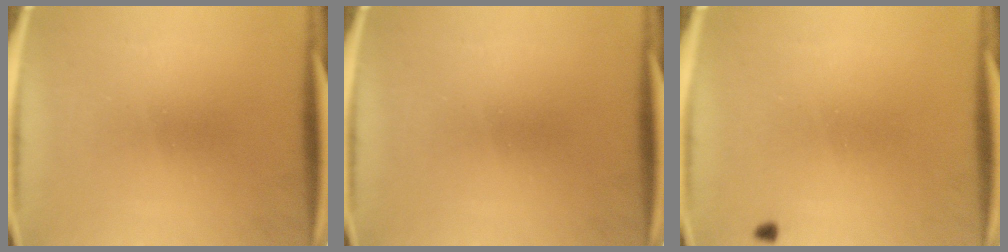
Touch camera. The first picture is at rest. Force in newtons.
{"total": 0.0}
{"total": 0.6}